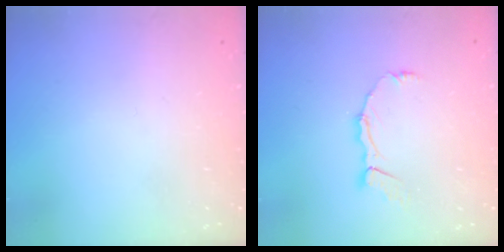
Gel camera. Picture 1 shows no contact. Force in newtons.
{"total": 5.2, "press": 5.2, "slide": 0.4}